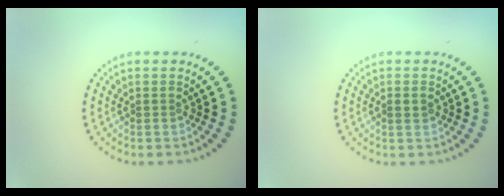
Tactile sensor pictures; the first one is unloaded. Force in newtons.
{"total": 1.1, "press": 1.1, "slide": 0.1}